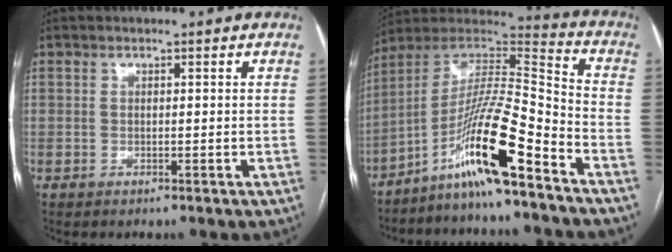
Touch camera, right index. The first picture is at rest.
{"total": 15.5, "force": [-9.7, -0.1, 12.1], "torque": [-0.232, 0.003, -0.175]}